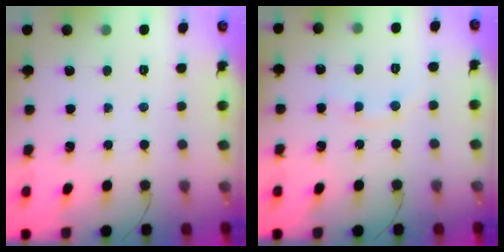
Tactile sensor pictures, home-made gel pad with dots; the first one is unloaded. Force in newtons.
{"total": 4.9, "press": 4.7, "slide": 1.5}